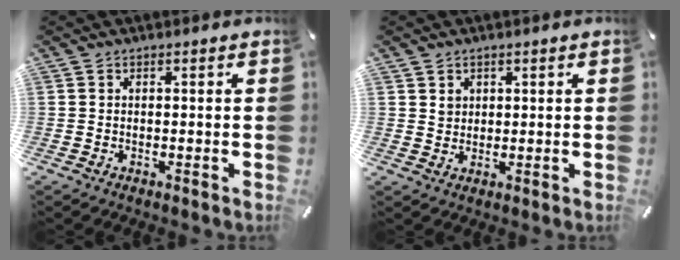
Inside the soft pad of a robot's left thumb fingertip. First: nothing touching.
{"total": 2.6, "force": [1.3, 2.2, 0.2], "torque": [0.001, -0.002, 0.025]}